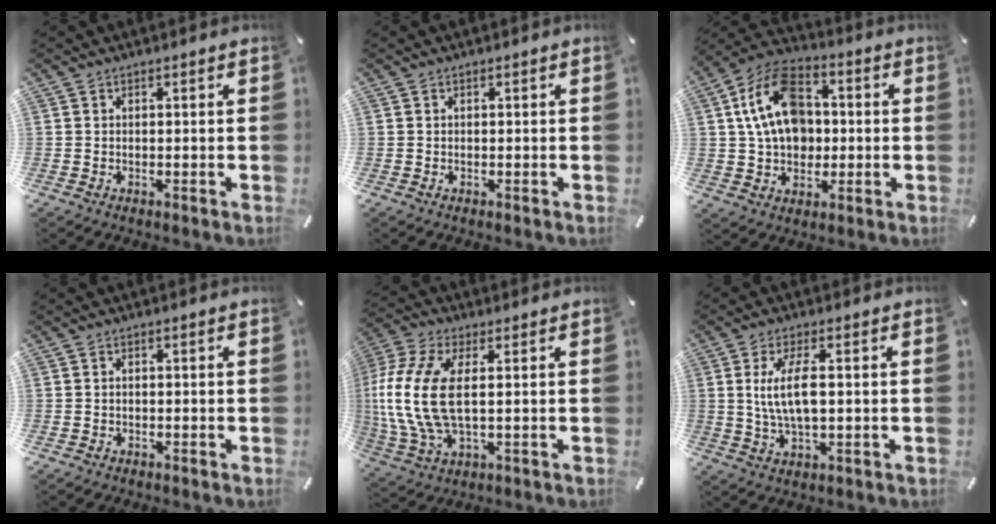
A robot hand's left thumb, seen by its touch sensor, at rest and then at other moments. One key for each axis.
{"total": 0.0}
{"total": 15.5, "fx": 1.3, "fy": 11.8, "fz": 9.9, "tx": -0.205, "ty": 0.013, "tz": 0.022}
{"total": 0.7, "fx": -0.3, "fy": 0.6, "fz": 0.3, "tx": -0.006, "ty": 0.002, "tz": -0.009}
{"total": 15.2, "fx": 1.5, "fy": 6.9, "fz": 13.4, "tx": -0.308, "ty": -0.016, "tz": 0.024}
{"total": 8.9, "fx": 1.0, "fy": 3.2, "fz": 8.2, "tx": -0.183, "ty": -0.004, "tz": 0.011}